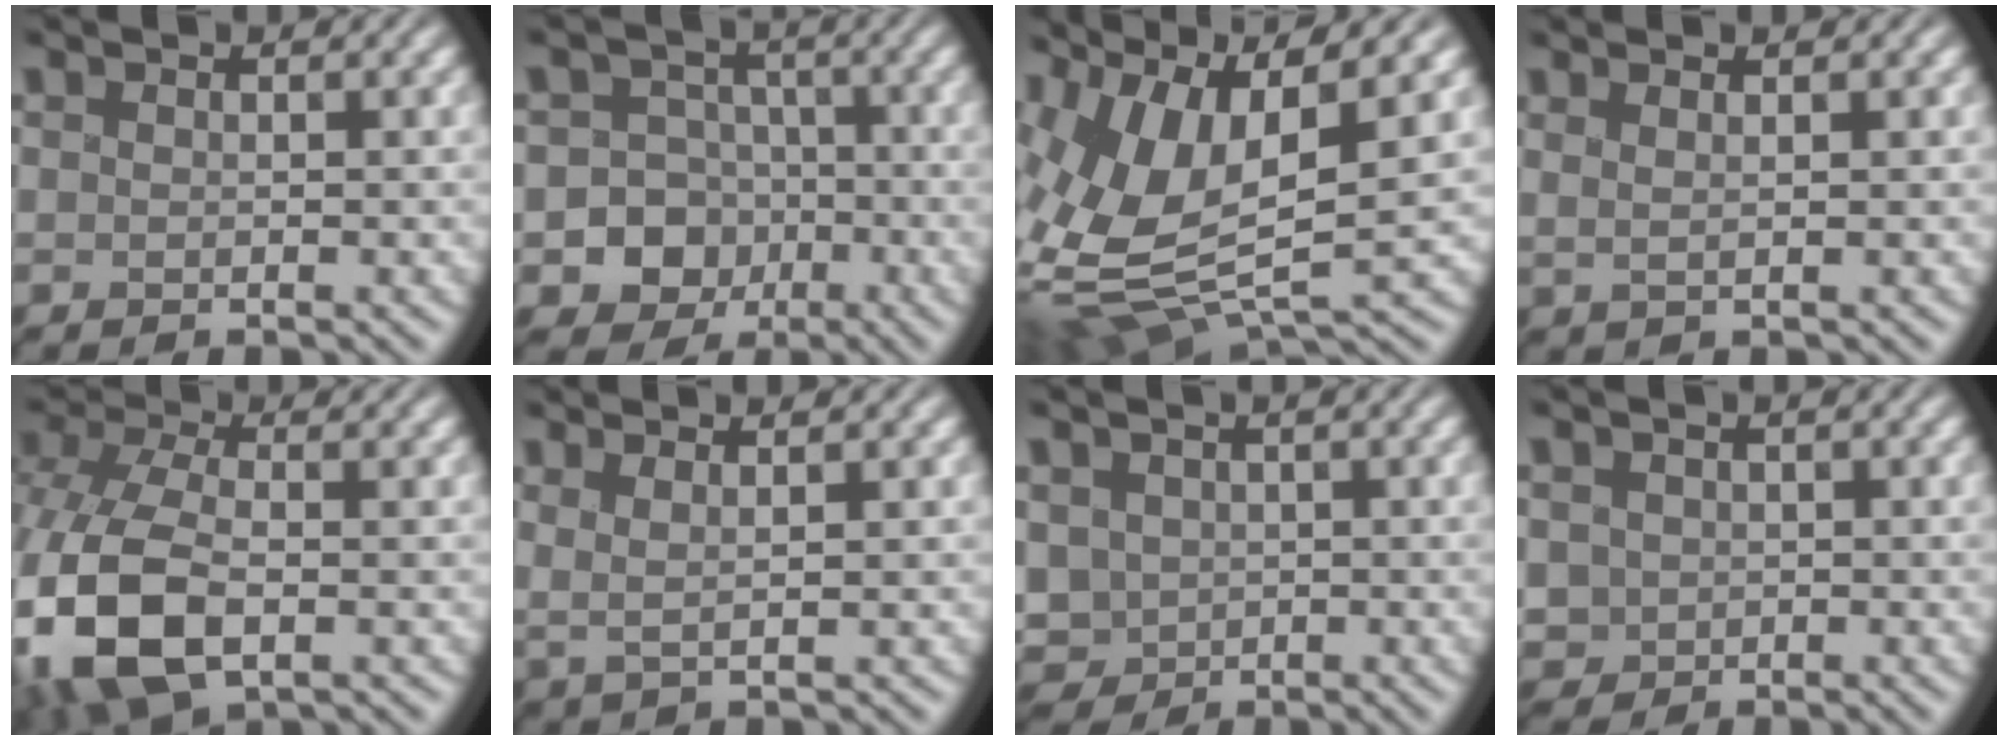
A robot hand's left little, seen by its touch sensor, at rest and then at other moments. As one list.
[{"total": 8.9, "force": [-3.7, 7.9, 2.1], "torque": [-0.012, -0.012, -0.085]}, {"total": 12.8, "force": [2.0, 5.6, 11.3], "torque": [-0.252, -0.004, 0.042]}, {"total": 2.7, "force": [1.3, 1.0, 2.1], "torque": [-0.016, 0.008, -0.003]}, {"total": 11.7, "force": [-3.4, 6.9, 8.9], "torque": [-0.222, -0.026, -0.054]}, {"total": 2.7, "force": [1.4, 0.8, 2.2], "torque": [-0.042, 0.007, 0.016]}, {"total": 4.2, "force": [-0.2, 3.6, 2.2], "torque": [-0.069, -0.004, -0.005]}, {"total": 2.0, "force": [0.1, 2.0, 0.5], "torque": [-0.022, -0.003, 0.004]}]